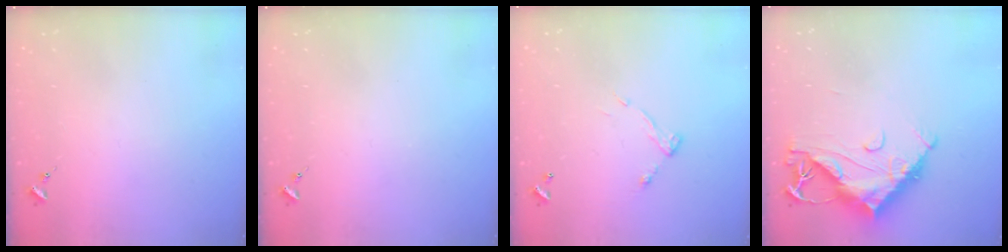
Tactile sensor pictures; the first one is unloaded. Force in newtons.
{"total": 0.0}
{"total": 6.8, "press": 6.8, "slide": 0.2}
{"total": 15.1, "press": 15.1, "slide": 1.2}